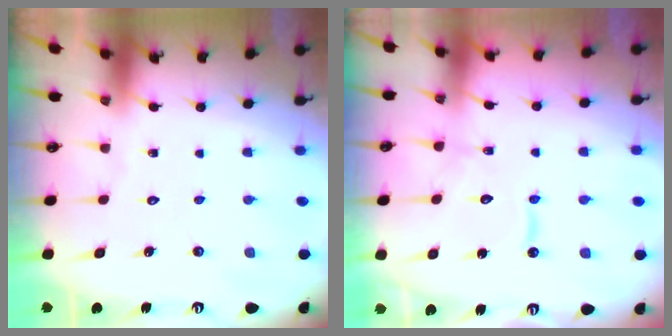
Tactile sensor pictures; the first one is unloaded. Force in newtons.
{"total": 10.1, "press": 10.1, "slide": 0.8}